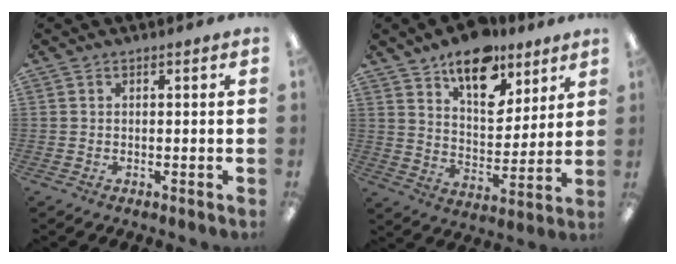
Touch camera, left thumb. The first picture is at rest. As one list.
[{"total": 14.7, "force": [10.4, 7.6, 7.2], "torque": [-0.099, -0.062, 0.184]}]